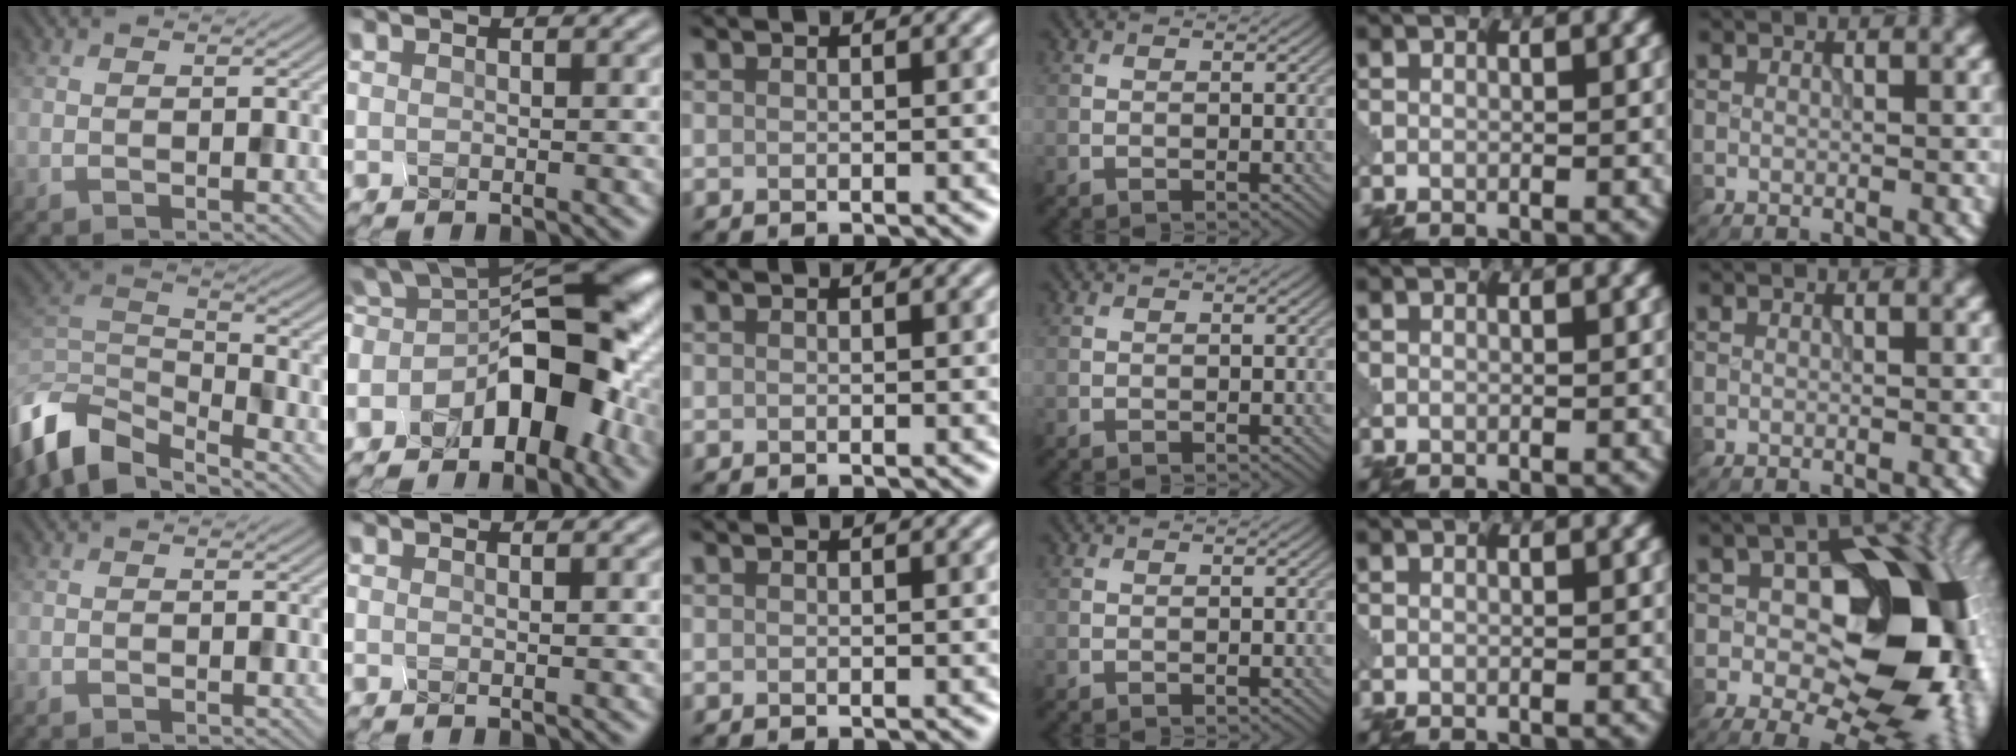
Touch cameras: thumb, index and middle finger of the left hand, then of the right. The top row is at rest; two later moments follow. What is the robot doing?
{"motion": "squeeze", "object": "hand grip exerciser"}